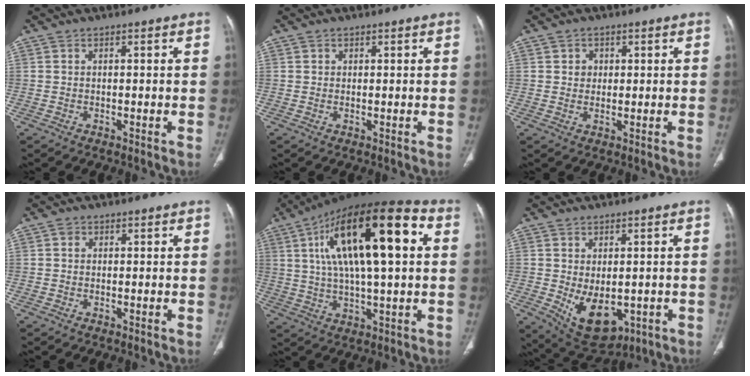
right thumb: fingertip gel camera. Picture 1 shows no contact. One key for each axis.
{"total": 0.6, "fx": 0.3, "fy": 0.5, "fz": 0.1, "tx": 0.003, "ty": -0.001, "tz": 0.004}
{"total": 2.4, "fx": 0.7, "fy": 2.1, "fz": 0.9, "tx": -0.002, "ty": -0.002, "tz": 0.013}
{"total": 0.8, "fx": 0.2, "fy": 0.7, "fz": 0.3, "tx": -0.002, "ty": 0.001, "tz": 0.003}
{"total": 25.1, "fx": 6.4, "fy": 8.5, "fz": 22.8, "tx": -0.383, "ty": 0.022, "tz": 0.098}
{"total": 10.2, "fx": -1.9, "fy": 6.3, "fz": 7.8, "tx": -0.104, "ty": -0.007, "tz": -0.004}